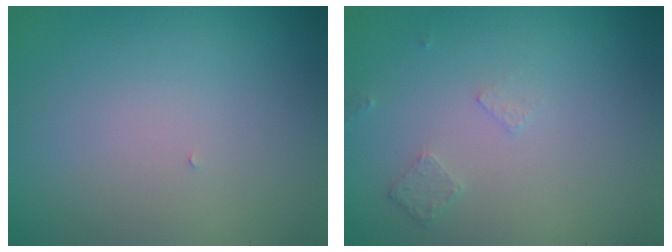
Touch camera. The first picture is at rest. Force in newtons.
{"total": 0.8, "press": 0.6, "slide": 0.5}